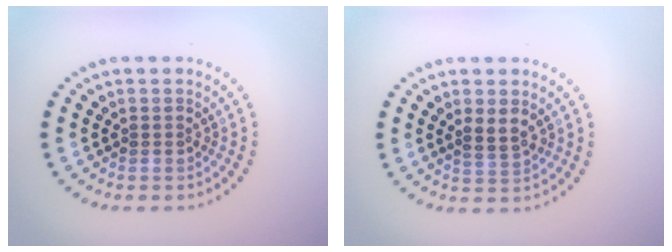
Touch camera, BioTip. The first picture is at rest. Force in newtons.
{"total": 1.8, "press": 1.7, "slide": 0.7}